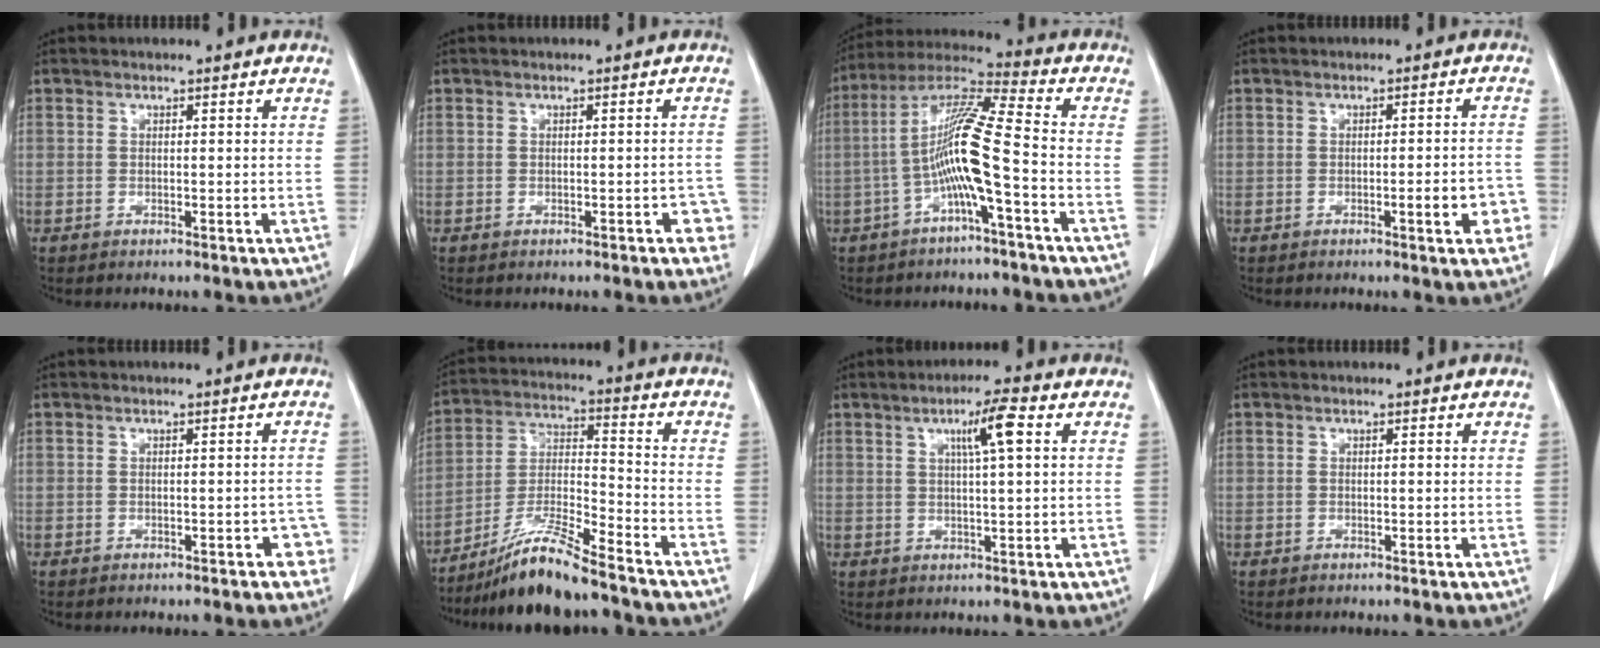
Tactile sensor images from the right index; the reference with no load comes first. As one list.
[{"total": 2.7, "force": [-1.2, 1.1, 2.1], "torque": [-0.012, 0.007, -0.011]}, {"total": 11.0, "force": [-3.0, -0.7, 10.5], "torque": [-0.206, 0.018, -0.065]}, {"total": 4.5, "force": [-1.9, 0.8, 4.0], "torque": [-0.045, 0.002, -0.023]}, {"total": 2.5, "force": [-1.3, 1.3, 1.7], "torque": [-0.008, 0.011, -0.011]}, {"total": 11.5, "force": [-9.5, 0.0, 6.5], "torque": [-0.131, -0.020, -0.178]}, {"total": 5.6, "force": [1.9, 0.0, 5.2], "torque": [-0.087, 0.004, 0.031]}, {"total": 0.0}]